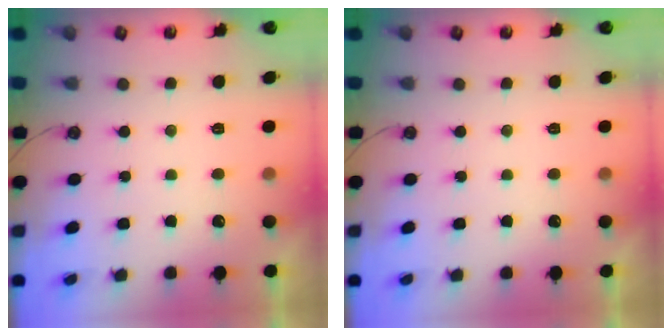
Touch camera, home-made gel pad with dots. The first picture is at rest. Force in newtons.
{"total": 0.0}